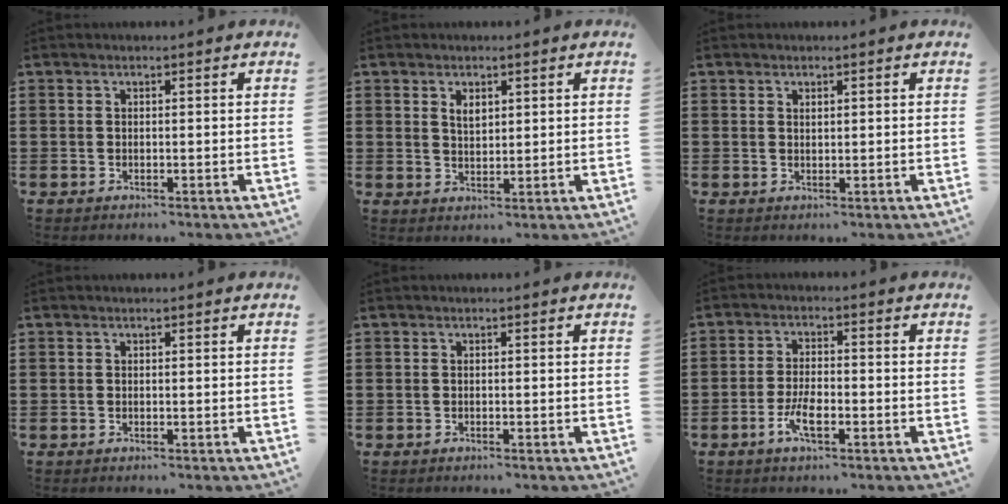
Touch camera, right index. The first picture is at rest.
{"total": 2.1, "force": [1.2, 1.2, 1.3], "torque": [-0.029, 0.004, 0.022]}
{"total": 0.7, "force": [0.5, 0.4, 0.3], "torque": [-0.007, 0.002, 0.009]}
{"total": 0.0}
{"total": 0.0}
{"total": 4.5, "force": [-2.0, 1.5, 3.7], "torque": [-0.082, -0.001, -0.043]}